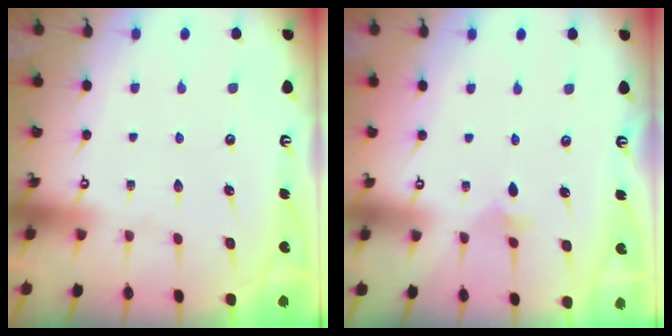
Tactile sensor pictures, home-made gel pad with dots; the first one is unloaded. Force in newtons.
{"total": 2.4, "press": 2.3, "slide": 0.6}